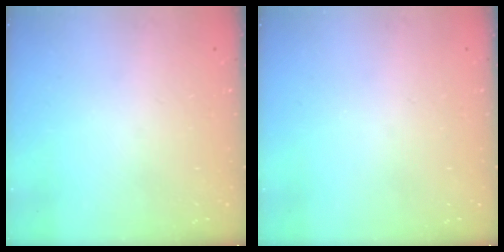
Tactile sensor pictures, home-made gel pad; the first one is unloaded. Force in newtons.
{"total": 0.0}